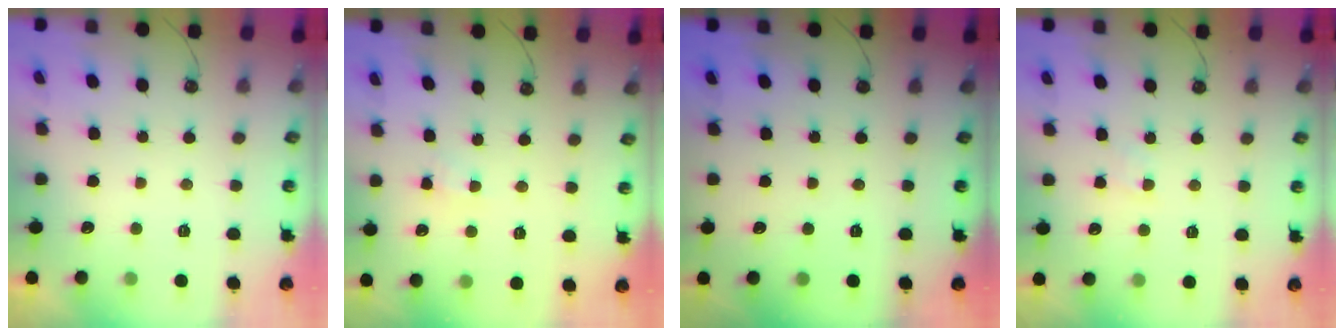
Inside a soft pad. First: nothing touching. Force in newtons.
{"total": 2.0, "press": 2.0, "slide": 0.3}
{"total": 0.0}
{"total": 2.8, "press": 2.8, "slide": 0.3}